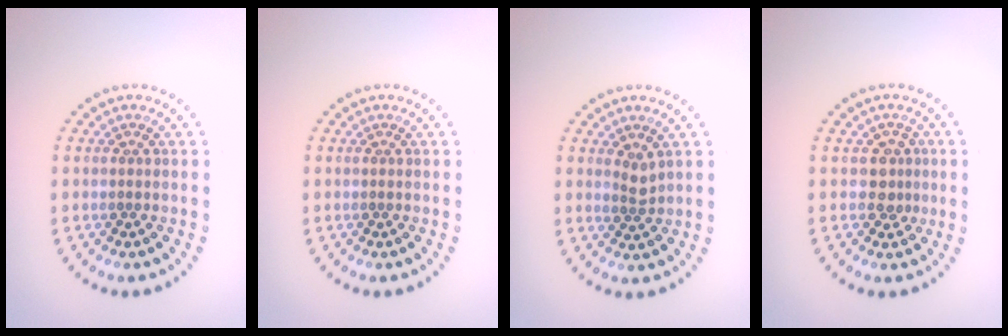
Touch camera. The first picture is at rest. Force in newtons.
{"total": 0.0}
{"total": 1.4, "press": 1.1, "slide": 0.9}
{"total": 1.7, "press": 1.4, "slide": 1.0}